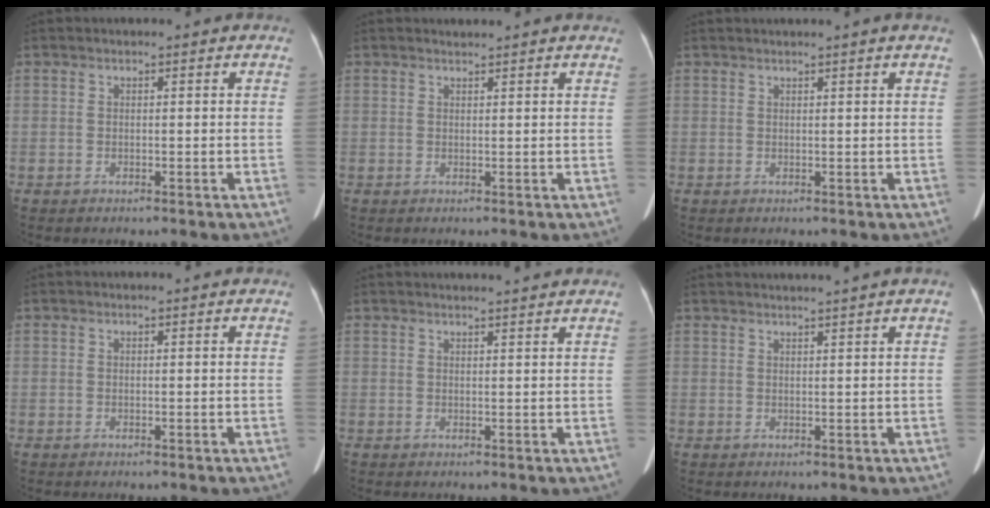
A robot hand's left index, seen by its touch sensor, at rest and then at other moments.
{"total": 1.3, "force": [1.3, -0.1, 0.1], "torque": [-0.010, 0.007, 0.020]}
{"total": 1.3, "force": [1.0, -0.6, 0.6], "torque": [-0.016, 0.003, 0.025]}
{"total": 0.0}
{"total": 0.8, "force": [0.3, -0.2, 0.7], "torque": [-0.016, 0.005, 0.009]}
{"total": 3.3, "force": [2.7, -1.2, 1.4], "torque": [-0.013, 0.013, 0.041]}